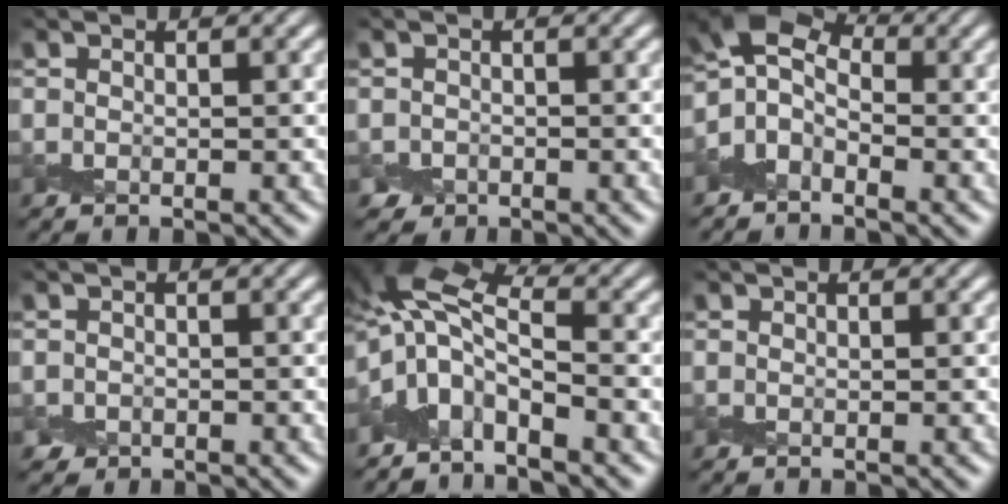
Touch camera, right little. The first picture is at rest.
{"total": 1.3, "force": [-0.9, 0.9, 0.0], "torque": [0.005, -0.001, -0.019]}
{"total": 4.7, "force": [-1.7, 3.0, 3.2], "torque": [-0.062, 0.013, -0.051]}
{"total": 0.9, "force": [-0.6, 0.7, 0.0], "torque": [0.005, -0.003, -0.011]}
{"total": 5.9, "force": [-2.8, 2.7, 4.4], "torque": [-0.084, 0.008, -0.071]}
{"total": 0.0}